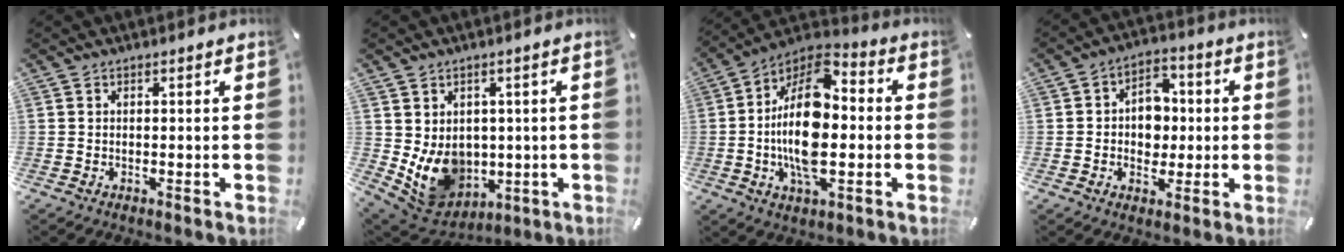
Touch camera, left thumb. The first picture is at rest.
{"total": 10.2, "force": [0.2, 9.2, 4.4], "torque": [-0.092, -0.028, 0.014]}
{"total": 18.5, "force": [-1.9, 10.0, 15.4], "torque": [-0.309, 0.001, -0.038]}
{"total": 8.4, "force": [-0.5, 7.2, 4.3], "torque": [-0.059, 0.010, -0.010]}